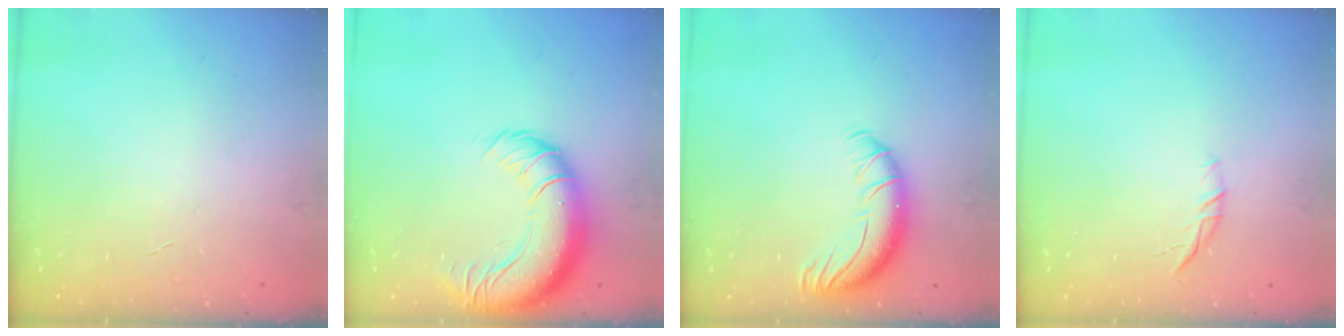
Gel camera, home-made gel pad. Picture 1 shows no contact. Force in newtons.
{"total": 19.0, "press": 18.5, "slide": 4.5}
{"total": 11.0, "press": 10.7, "slide": 2.6}
{"total": 6.8, "press": 6.6, "slide": 1.6}